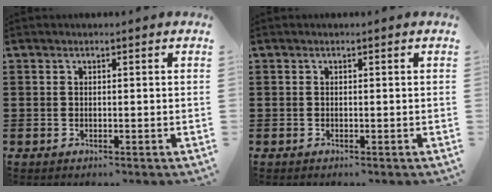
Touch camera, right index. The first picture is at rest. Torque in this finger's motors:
{"motor_torque": [-0.02, -0.02, -0.02, -0.05]}